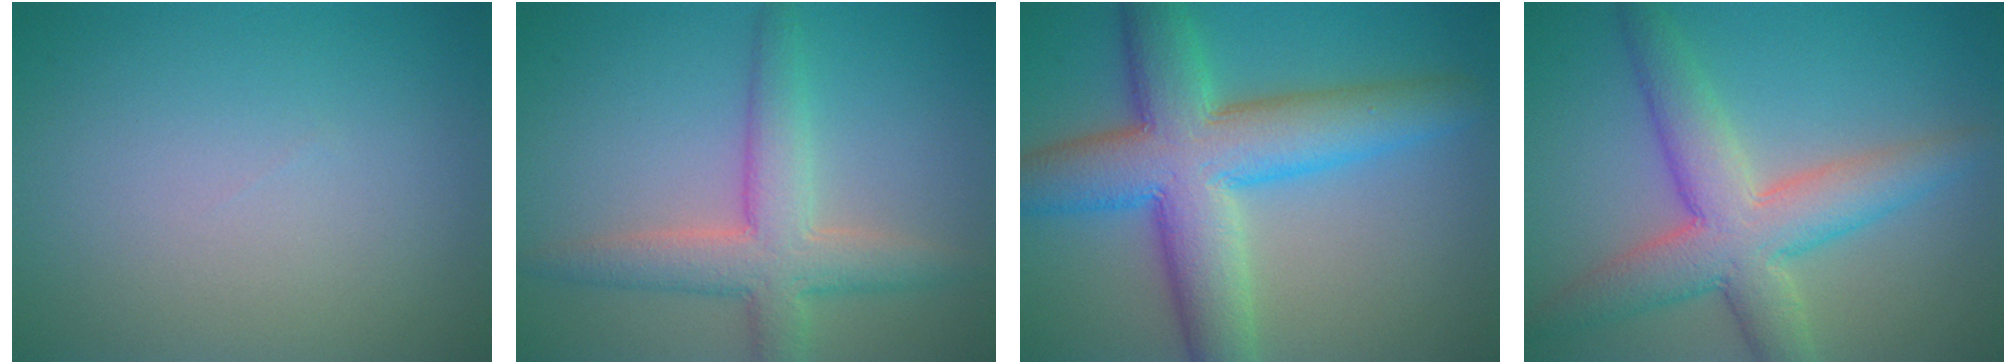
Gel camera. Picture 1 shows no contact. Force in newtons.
{"total": 5.2, "press": 5.1, "slide": 0.3}
{"total": 10.4, "press": 10.4, "slide": 0.3}
{"total": 7.0, "press": 7.0, "slide": 0.2}